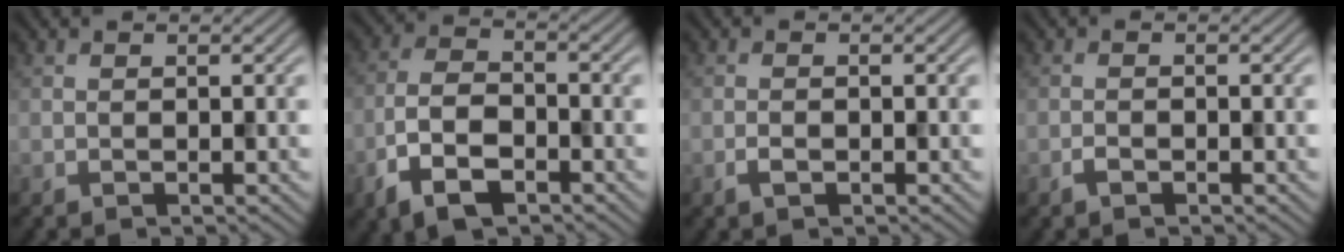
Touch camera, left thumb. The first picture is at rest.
{"total": 7.6, "force": [-4.1, 3.7, 5.2], "torque": [-0.111, -0.002, -0.089]}
{"total": 1.3, "force": [-0.7, 0.6, 1.0], "torque": [-0.019, 0.001, -0.014]}
{"total": 1.1, "force": [-0.8, 0.4, 0.6], "torque": [-0.012, 0.001, -0.016]}